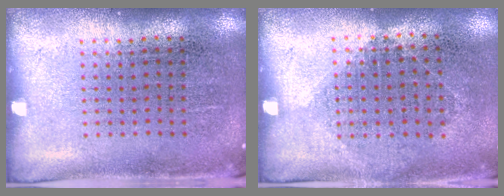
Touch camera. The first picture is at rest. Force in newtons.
{"total": 1.0, "press": 0.9, "slide": 0.4}